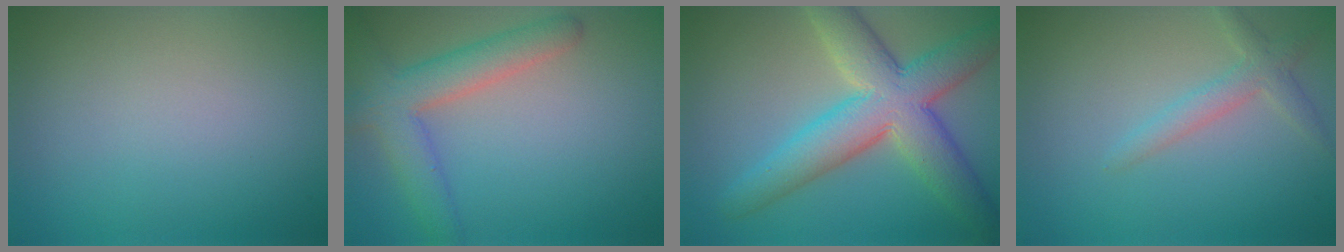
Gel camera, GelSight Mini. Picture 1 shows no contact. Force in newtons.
{"total": 5.0, "press": 5.0, "slide": 0.3}
{"total": 9.1, "press": 9.0, "slide": 0.6}
{"total": 2.2, "press": 2.2, "slide": 0.1}